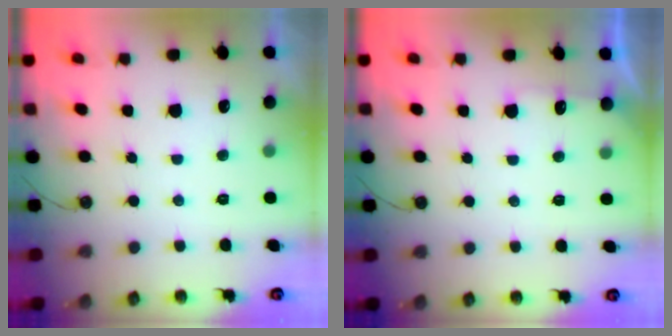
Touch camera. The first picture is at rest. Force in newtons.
{"total": 3.8, "press": 3.8, "slide": 0.4}